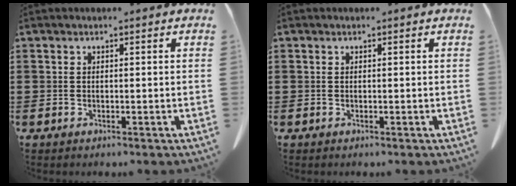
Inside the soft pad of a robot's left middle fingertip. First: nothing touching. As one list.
[{"total": 0.0}]